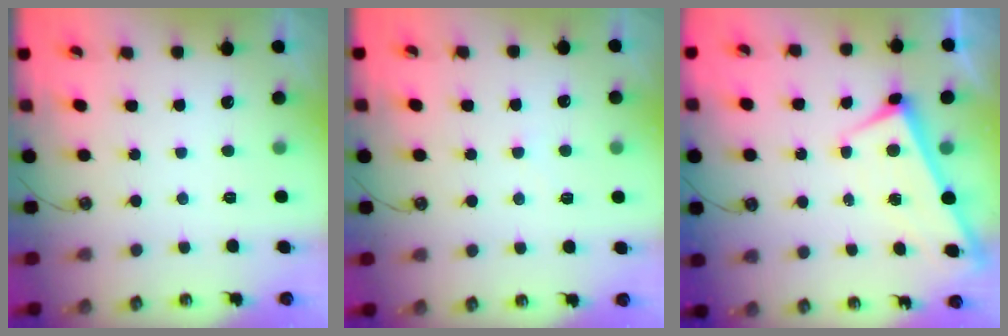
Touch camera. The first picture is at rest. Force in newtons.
{"total": 3.6, "press": 3.6, "slide": 0.4}
{"total": 1.0, "press": 1.0, "slide": 0.1}